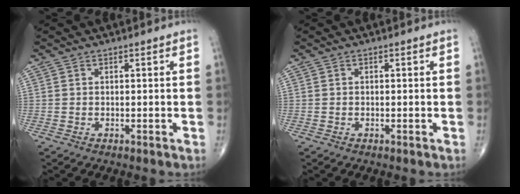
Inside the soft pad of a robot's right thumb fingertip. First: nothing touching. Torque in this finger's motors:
{"motor_torque": [-0.19, -0.08, -0.11, -0.16, -0.03]}